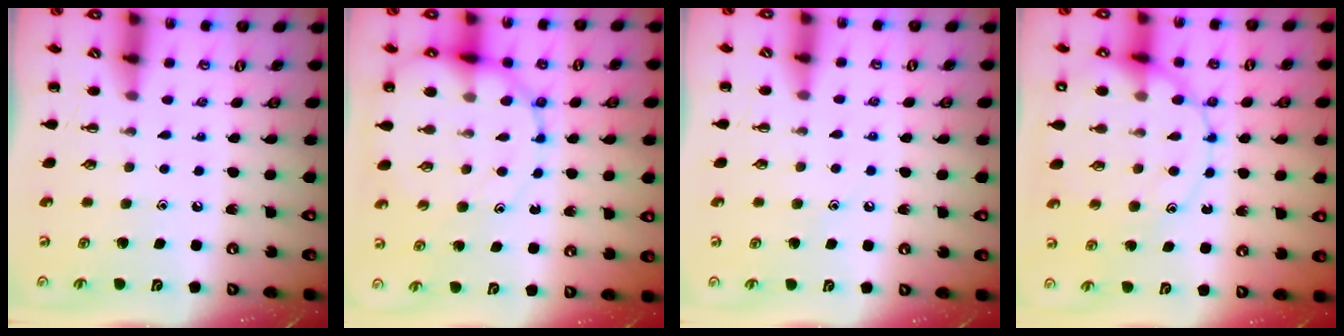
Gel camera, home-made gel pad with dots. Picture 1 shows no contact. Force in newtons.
{"total": 12.8, "press": 12.4, "slide": 3.1}
{"total": 6.8, "press": 6.6, "slide": 1.8}
{"total": 14.5, "press": 14.4, "slide": 2.1}